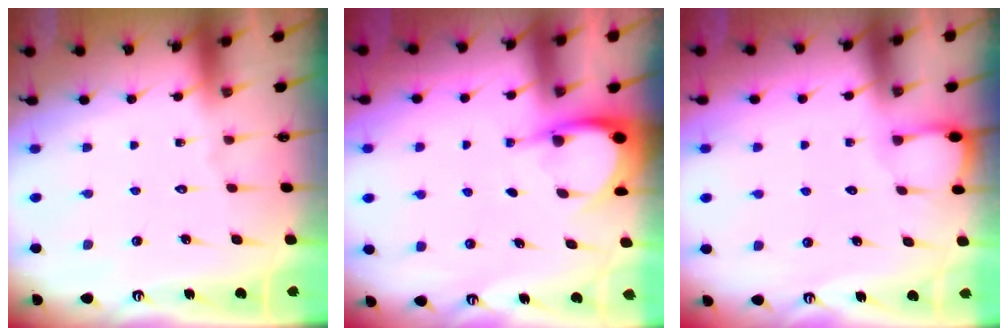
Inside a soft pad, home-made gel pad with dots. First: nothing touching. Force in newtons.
{"total": 4.0, "press": 4.0, "slide": 0.2}
{"total": 2.5, "press": 2.4, "slide": 0.4}